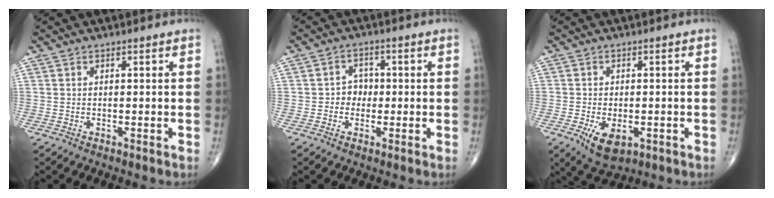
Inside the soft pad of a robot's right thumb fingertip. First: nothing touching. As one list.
[{"total": 3.4, "force": [-0.4, 3.1, 1.4], "torque": [0.006, 0.011, -0.016]}, {"total": 6.6, "force": [-2.4, 3.6, 5.0], "torque": [-0.078, -0.004, -0.028]}]